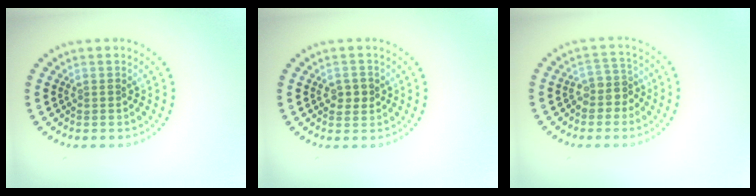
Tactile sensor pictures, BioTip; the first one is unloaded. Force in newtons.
{"total": 1.9, "press": 1.9, "slide": 0.1}
{"total": 2.5, "press": 2.1, "slide": 1.3}